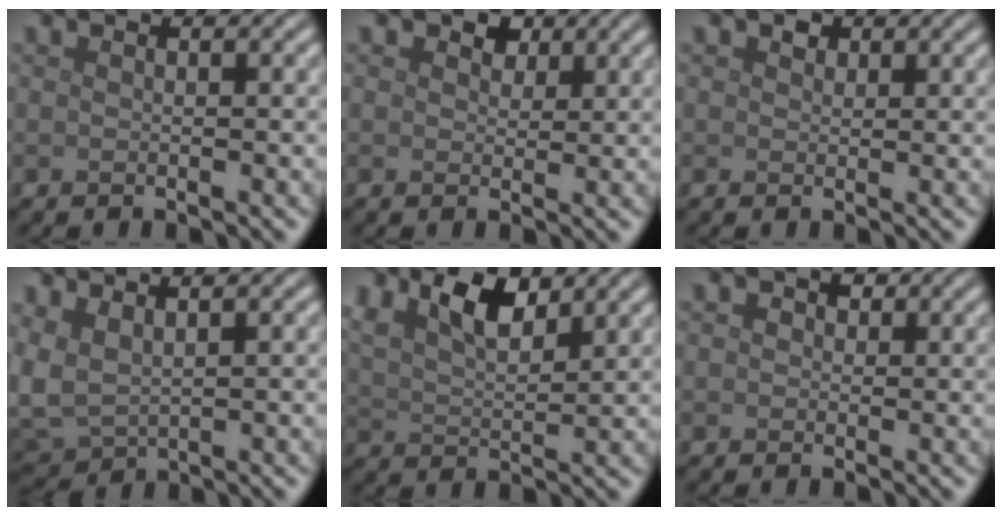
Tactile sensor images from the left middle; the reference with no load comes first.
{"total": 2.1, "force": [1.2, 1.4, 1.0], "torque": [-0.014, -0.004, 0.012]}
{"total": 1.1, "force": [0.5, 0.8, 0.4], "torque": [-0.005, 0.000, 0.006]}
{"total": 3.4, "force": [1.3, 1.7, 2.6], "torque": [-0.076, 0.000, 0.029]}
{"total": 5.2, "force": [3.3, 2.2, 3.4], "torque": [-0.068, 0.005, 0.059]}
{"total": 1.5, "force": [0.4, 1.3, 0.7], "torque": [-0.005, 0.001, -0.006]}